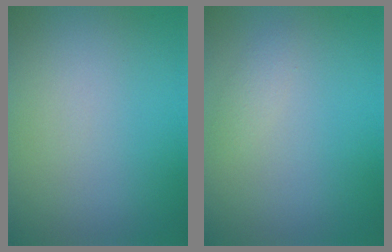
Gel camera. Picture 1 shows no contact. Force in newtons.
{"total": 0.9, "press": 0.9, "slide": 0.1}